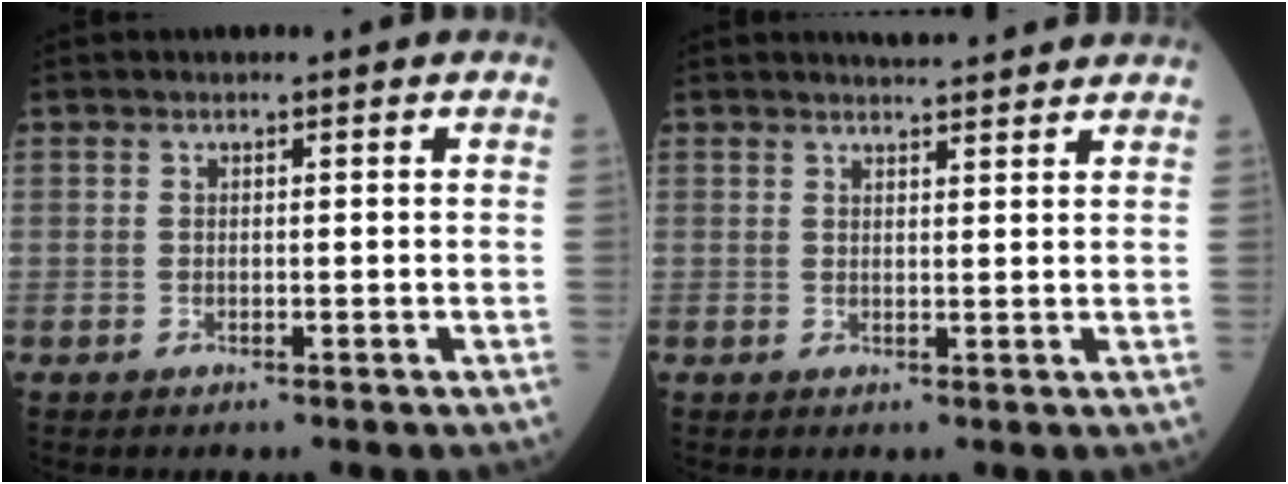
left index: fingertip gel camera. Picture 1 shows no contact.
{"total": 5.0, "force": [4.8, 0.4, 1.5], "torque": [-0.025, 0.015, 0.059]}